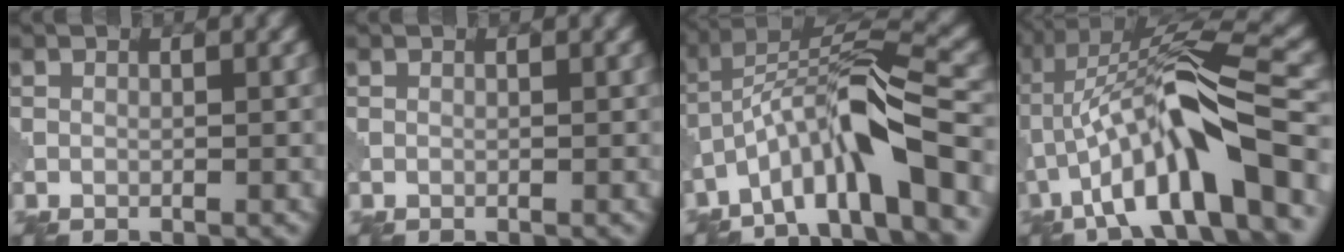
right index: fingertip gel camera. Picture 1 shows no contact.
{"total": 0.0}
{"total": 8.9, "force": [-4.5, 1.6, 7.5], "torque": [-0.128, 0.022, -0.084]}
{"total": 11.8, "force": [-4.0, 2.2, 10.9], "torque": [-0.187, 0.030, -0.063]}